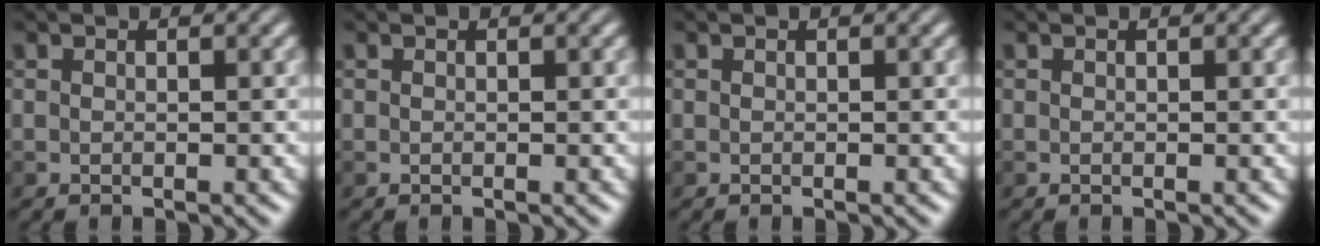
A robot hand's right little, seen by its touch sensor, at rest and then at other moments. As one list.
[{"total": 0.0}, {"total": 0.0}, {"total": 0.0}]